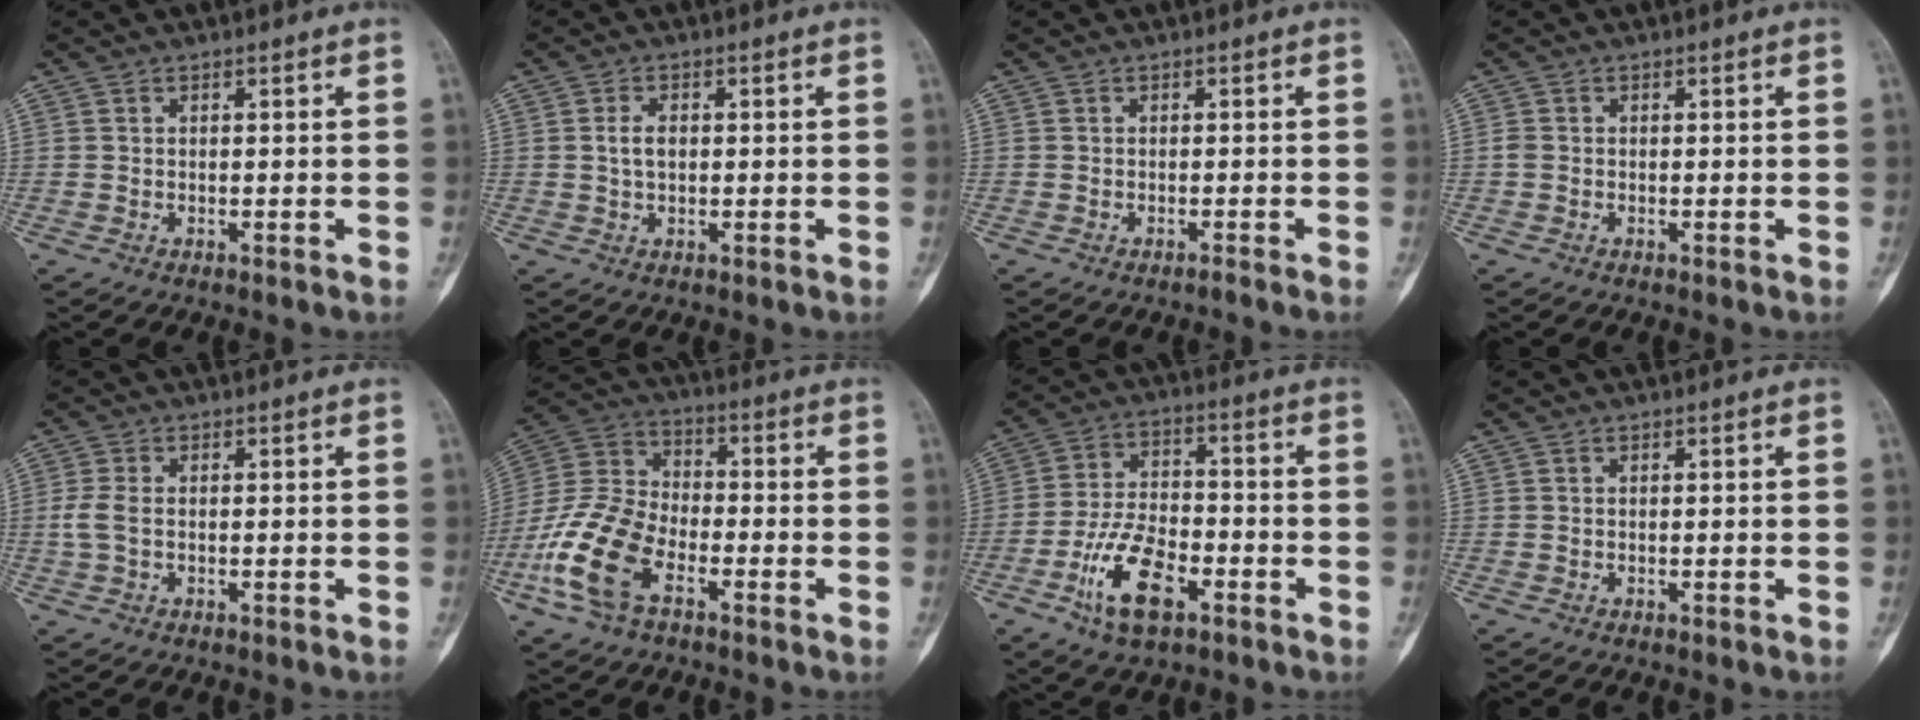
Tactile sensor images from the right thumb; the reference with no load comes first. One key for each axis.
{"total": 3.1, "fx": 0.3, "fy": 1.9, "fz": 2.4, "tx": -0.044, "ty": 0.004, "tz": 0.006}
{"total": 0.5, "fx": -0.5, "fy": -0.2, "fz": 0.2, "tx": -0.008, "ty": 0.005, "tz": -0.010}
{"total": 0.9, "fx": -0.1, "fy": 0.7, "fz": 0.6, "tx": -0.014, "ty": 0.000, "tz": -0.003}
{"total": 3.1, "fx": -0.2, "fy": 1.7, "fz": 2.5, "tx": -0.073, "ty": 0.004, "tz": -0.006}
{"total": 14.9, "fx": -6.6, "fy": 8.3, "fz": 10.5, "tx": -0.226, "ty": 0.029, "tz": -0.134}
{"total": 12.5, "fx": -5.8, "fy": 6.2, "fz": 9.2, "tx": -0.169, "ty": 0.026, "tz": -0.103}
{"total": 0.0}